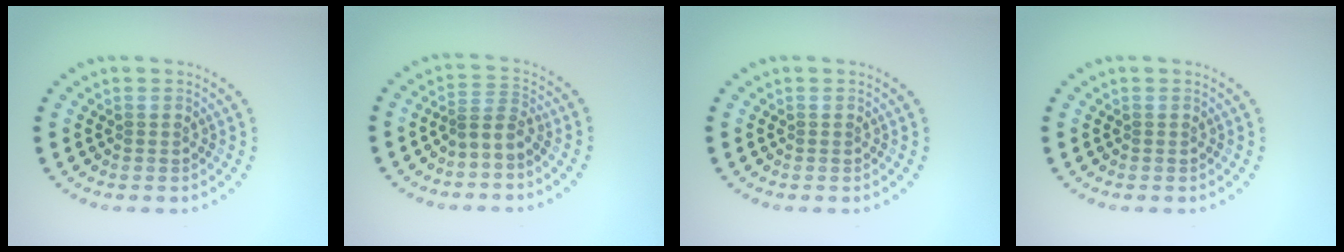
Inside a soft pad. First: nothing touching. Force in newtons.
{"total": 1.9, "press": 1.2, "slide": 1.5}
{"total": 0.0}
{"total": 0.0}